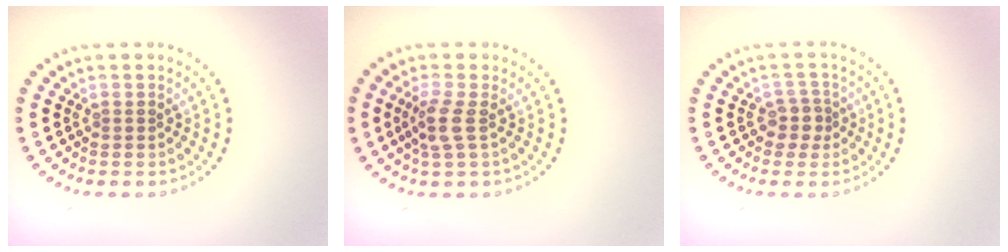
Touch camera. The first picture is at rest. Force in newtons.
{"total": 2.3, "press": 2.0, "slide": 1.1}
{"total": 1.9, "press": 1.5, "slide": 1.2}